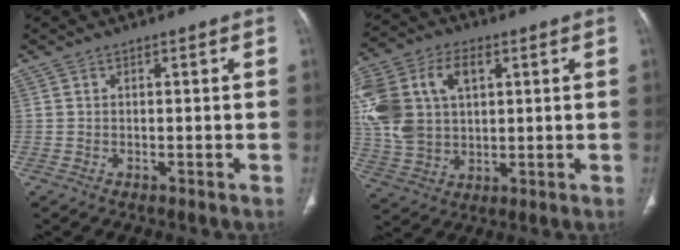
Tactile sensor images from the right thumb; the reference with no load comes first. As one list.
[{"total": 18.4, "force": [4.4, 12.3, 12.9], "torque": [-0.279, 0.008, 0.086]}]